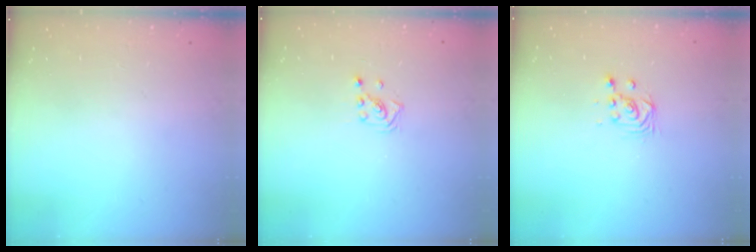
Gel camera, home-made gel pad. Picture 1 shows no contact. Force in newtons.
{"total": 1.3, "press": 1.3, "slide": 0.1}
{"total": 3.5, "press": 3.5, "slide": 0.4}